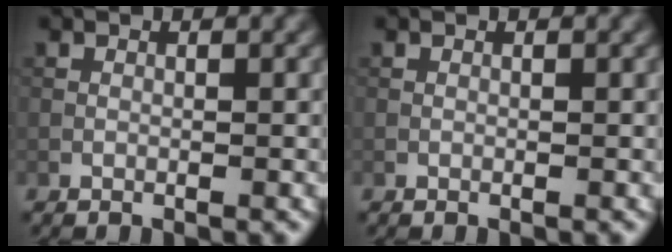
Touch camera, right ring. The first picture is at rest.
{"total": 0.0}